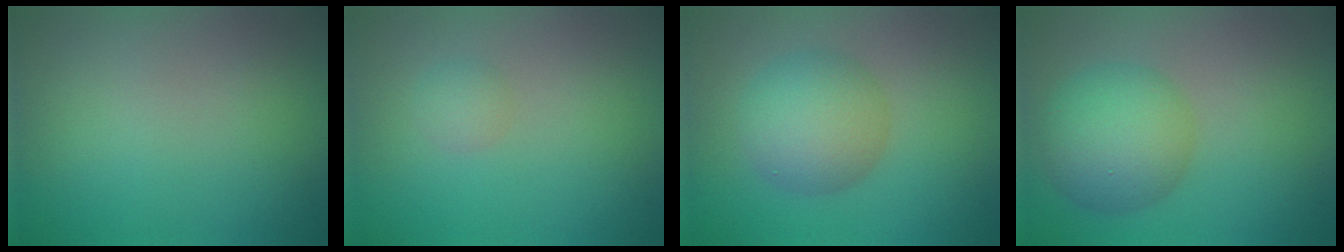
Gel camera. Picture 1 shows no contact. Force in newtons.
{"total": 1.2, "press": 1.2, "slide": 0.0}
{"total": 5.2, "press": 5.2, "slide": 0.3}
{"total": 5.7, "press": 5.7, "slide": 0.1}